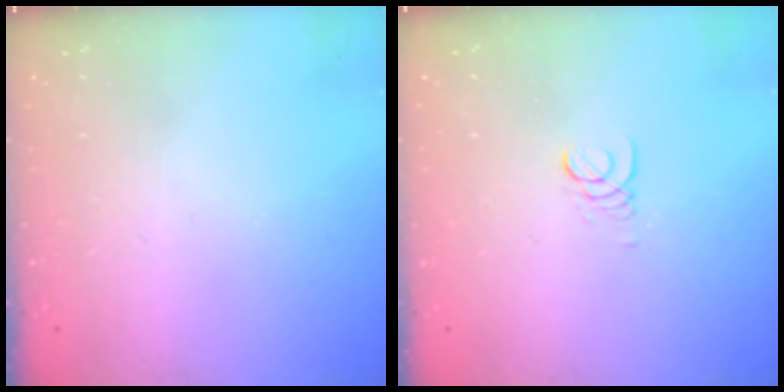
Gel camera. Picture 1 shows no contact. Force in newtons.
{"total": 1.4, "press": 1.4, "slide": 0.2}